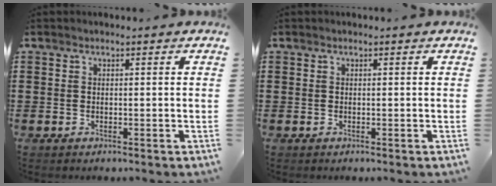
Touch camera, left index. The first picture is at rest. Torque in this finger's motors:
{"motor_torque": [0.05, -0.01, 0.00, 0.00]}